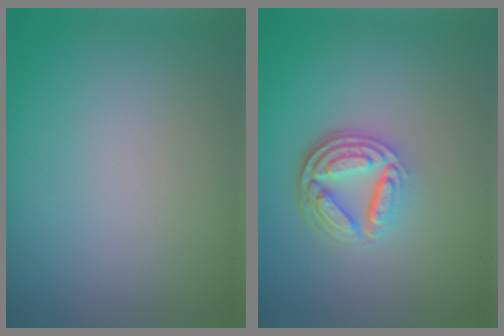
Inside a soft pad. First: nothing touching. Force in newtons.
{"total": 5.1, "press": 3.6, "slide": 3.6}